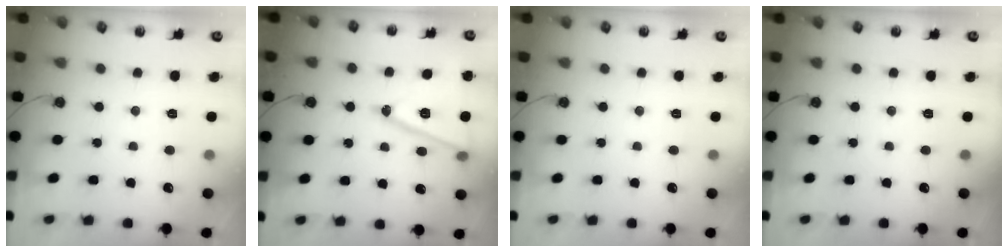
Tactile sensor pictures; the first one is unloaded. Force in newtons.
{"total": 15.4, "press": 15.0, "slide": 3.4}
{"total": 0.0}
{"total": 0.0}